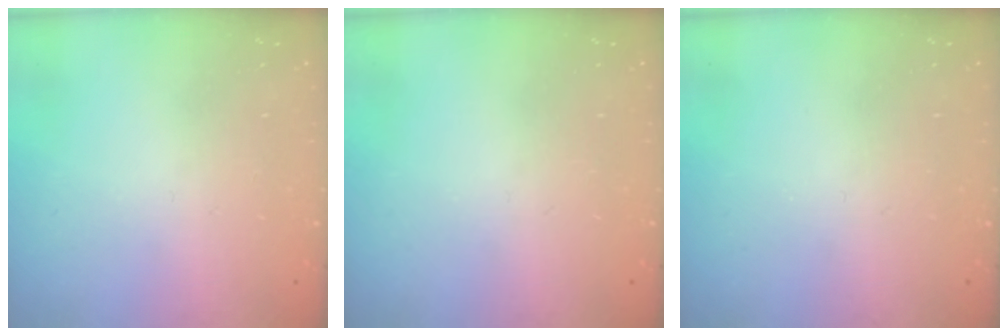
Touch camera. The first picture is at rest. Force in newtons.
{"total": 0.0}
{"total": 0.0}